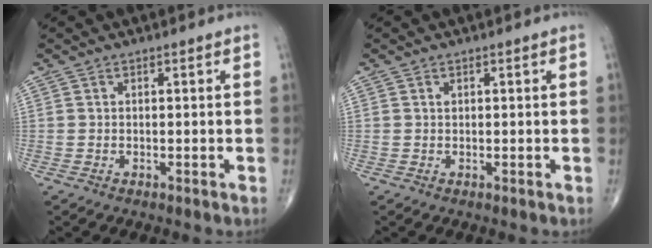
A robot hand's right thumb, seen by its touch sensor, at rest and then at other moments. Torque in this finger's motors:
{"motor_torque": [0.21, -0.01, -0.05, -0.10, 0.01]}